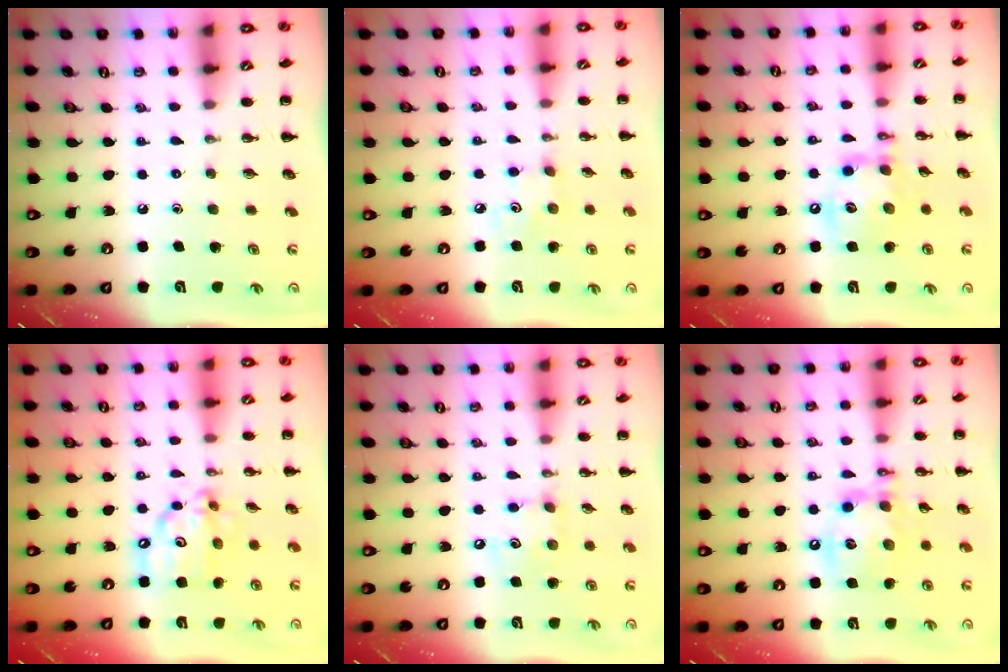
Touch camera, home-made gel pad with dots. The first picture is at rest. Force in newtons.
{"total": 3.1, "press": 3.0, "slide": 0.7}
{"total": 14.1, "press": 14.0, "slide": 1.7}
{"total": 11.5, "press": 11.2, "slide": 2.5}
{"total": 6.0, "press": 5.9, "slide": 0.8}
{"total": 14.1, "press": 13.9, "slide": 2.1}